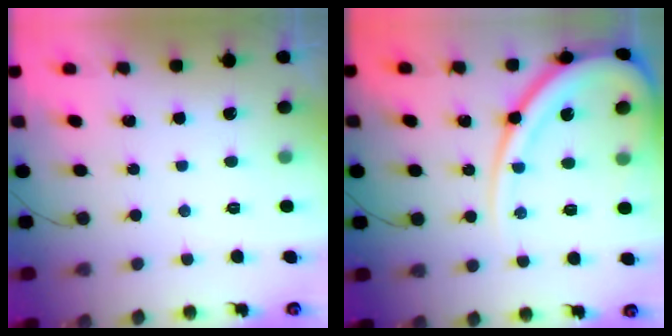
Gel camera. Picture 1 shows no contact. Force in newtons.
{"total": 17.4, "press": 17.3, "slide": 1.7}